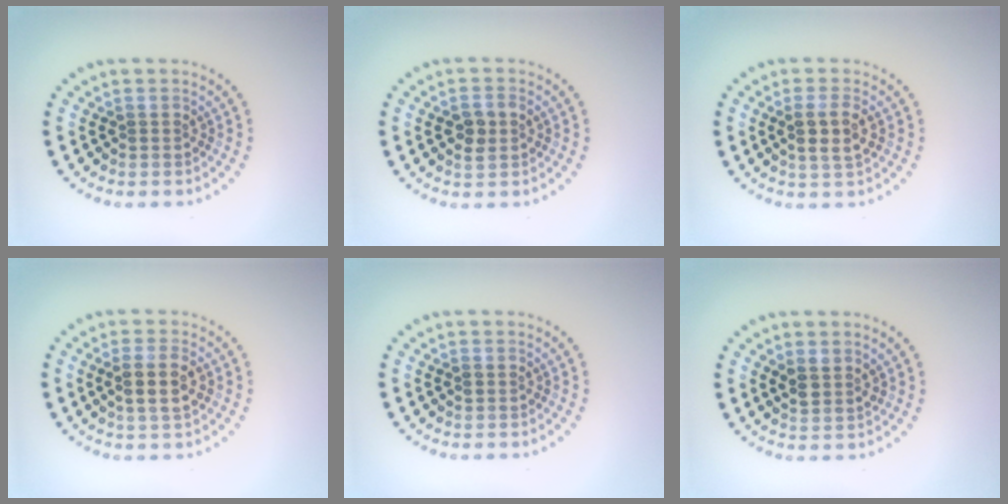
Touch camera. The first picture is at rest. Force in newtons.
{"total": 2.0, "press": 2.0, "slide": 0.2}
{"total": 2.4, "press": 2.3, "slide": 0.7}
{"total": 3.0, "press": 2.8, "slide": 0.8}
{"total": 0.6, "press": 0.6, "slide": 0.1}
{"total": 1.7, "press": 1.5, "slide": 0.7}